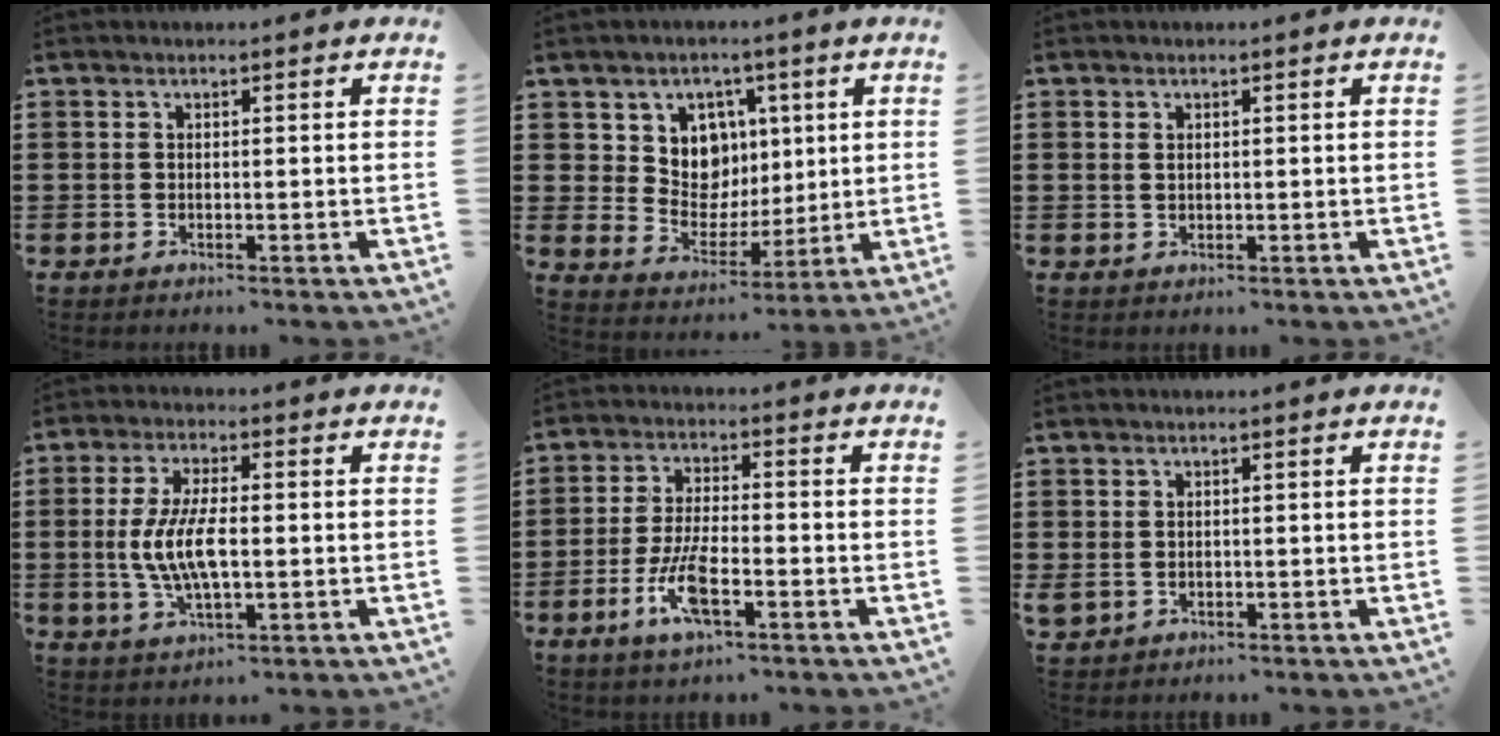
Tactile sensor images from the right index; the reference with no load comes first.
{"total": 8.0, "force": [3.0, 7.1, 2.1], "torque": [-0.068, -0.013, 0.056]}
{"total": 0.9, "force": [0.4, 0.7, 0.5], "torque": [-0.013, 0.004, 0.007]}
{"total": 8.2, "force": [-0.7, 3.1, 7.6], "torque": [-0.169, -0.006, -0.021]}
{"total": 7.4, "force": [-3.1, 2.1, 6.4], "torque": [-0.143, -0.014, -0.060]}
{"total": 1.0, "force": [0.2, 1.0, 0.3], "torque": [-0.011, 0.005, 0.003]}